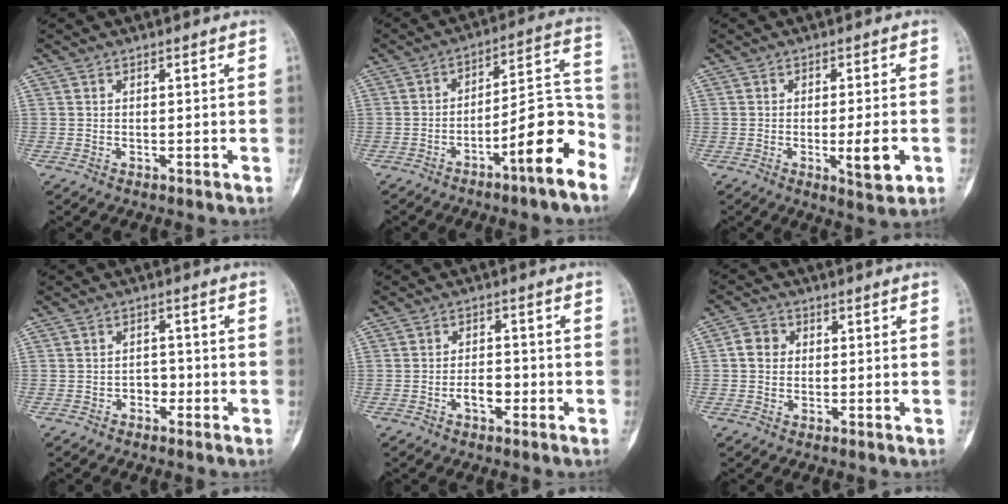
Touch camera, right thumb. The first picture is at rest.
{"total": 13.5, "force": [-7.6, 2.5, 10.9], "torque": [-0.160, 0.075, -0.120]}
{"total": 6.4, "force": [-1.6, 1.5, 6.0], "torque": [-0.090, -0.009, -0.016]}
{"total": 2.4, "force": [-1.1, 1.8, 1.2], "torque": [-0.003, 0.013, -0.020]}
{"total": 3.7, "force": [-1.5, 1.9, 2.8], "torque": [-0.040, 0.014, -0.026]}
{"total": 3.6, "force": [0.2, 3.2, 1.6], "torque": [-0.019, 0.010, -0.005]}